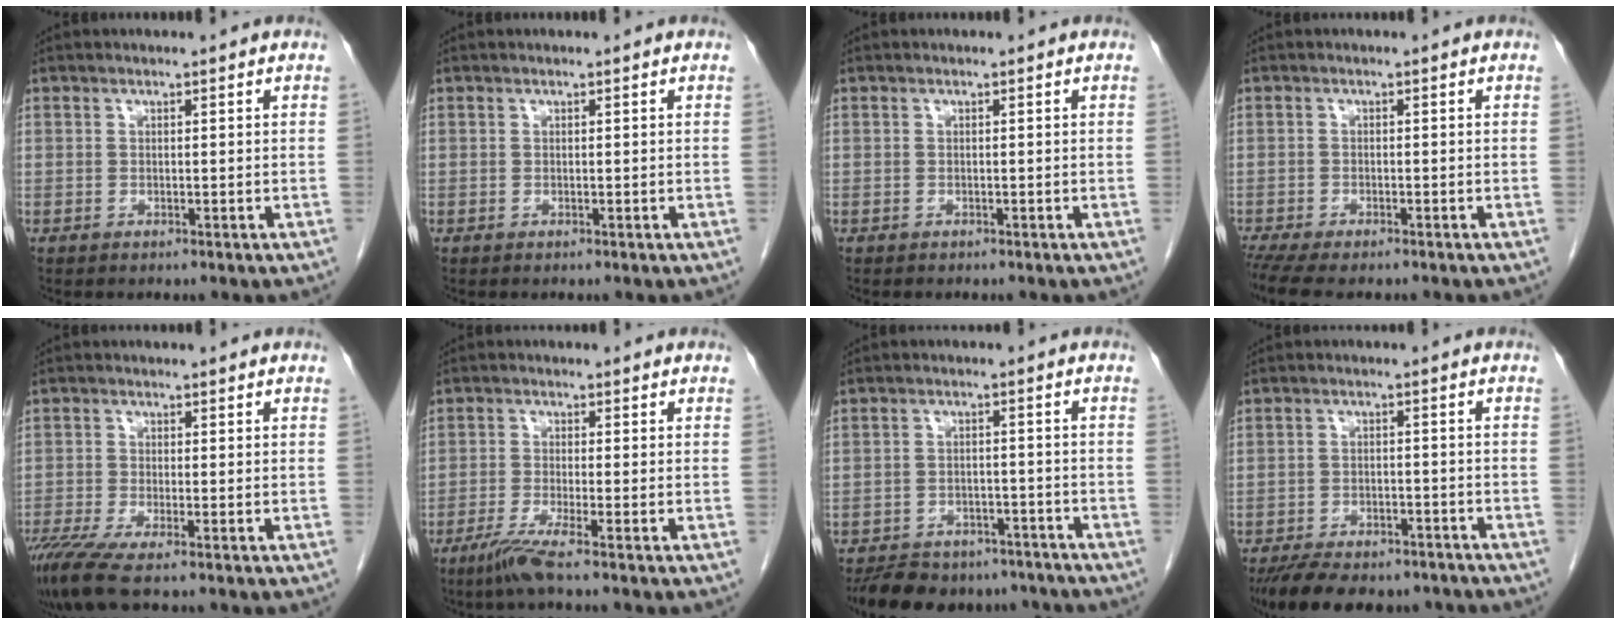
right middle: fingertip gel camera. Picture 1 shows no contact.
{"total": 0.0}
{"total": 0.0}
{"total": 7.8, "force": [-6.4, 1.9, 4.1], "torque": [-0.068, -0.009, -0.099]}
{"total": 5.6, "force": [-3.9, 0.2, 4.1], "torque": [-0.080, -0.017, -0.074]}
{"total": 3.9, "force": [-2.7, -0.7, 2.8], "torque": [-0.062, -0.013, -0.059]}
{"total": 13.0, "force": [-10.9, 5.7, 4.1], "torque": [-0.073, 0.001, -0.142]}
{"total": 13.7, "force": [-11.2, 5.1, 6.1], "torque": [-0.113, -0.003, -0.157]}